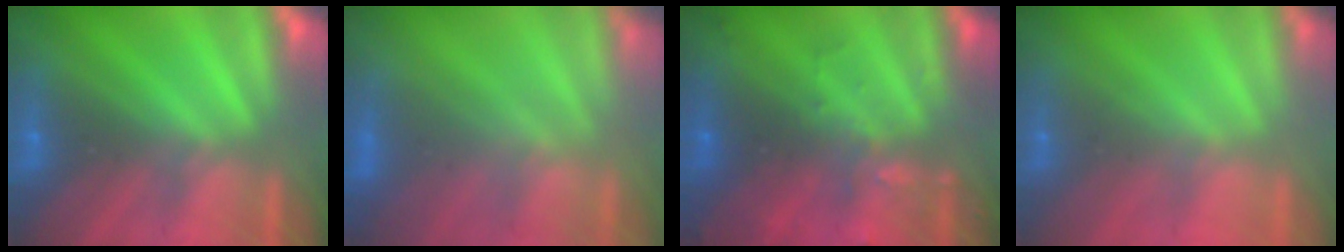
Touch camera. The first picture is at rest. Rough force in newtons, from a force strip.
{"total": 3.5}
{"total": 2.9}
{"total": 2.1}